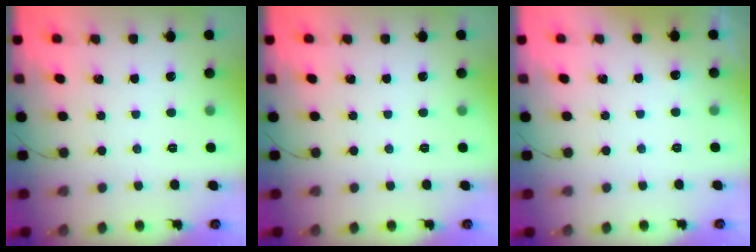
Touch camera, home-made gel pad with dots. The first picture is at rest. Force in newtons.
{"total": 0.0}
{"total": 2.8, "press": 2.5, "slide": 1.2}